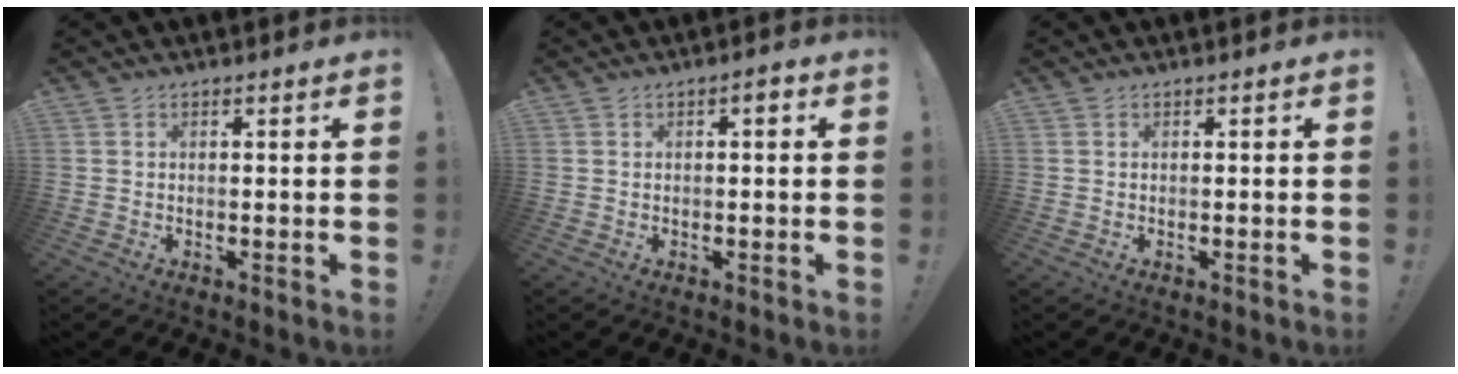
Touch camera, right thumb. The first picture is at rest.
{"total": 1.6, "force": [-0.2, 0.5, 1.5], "torque": [-0.025, 0.004, -0.008]}
{"total": 0.0}